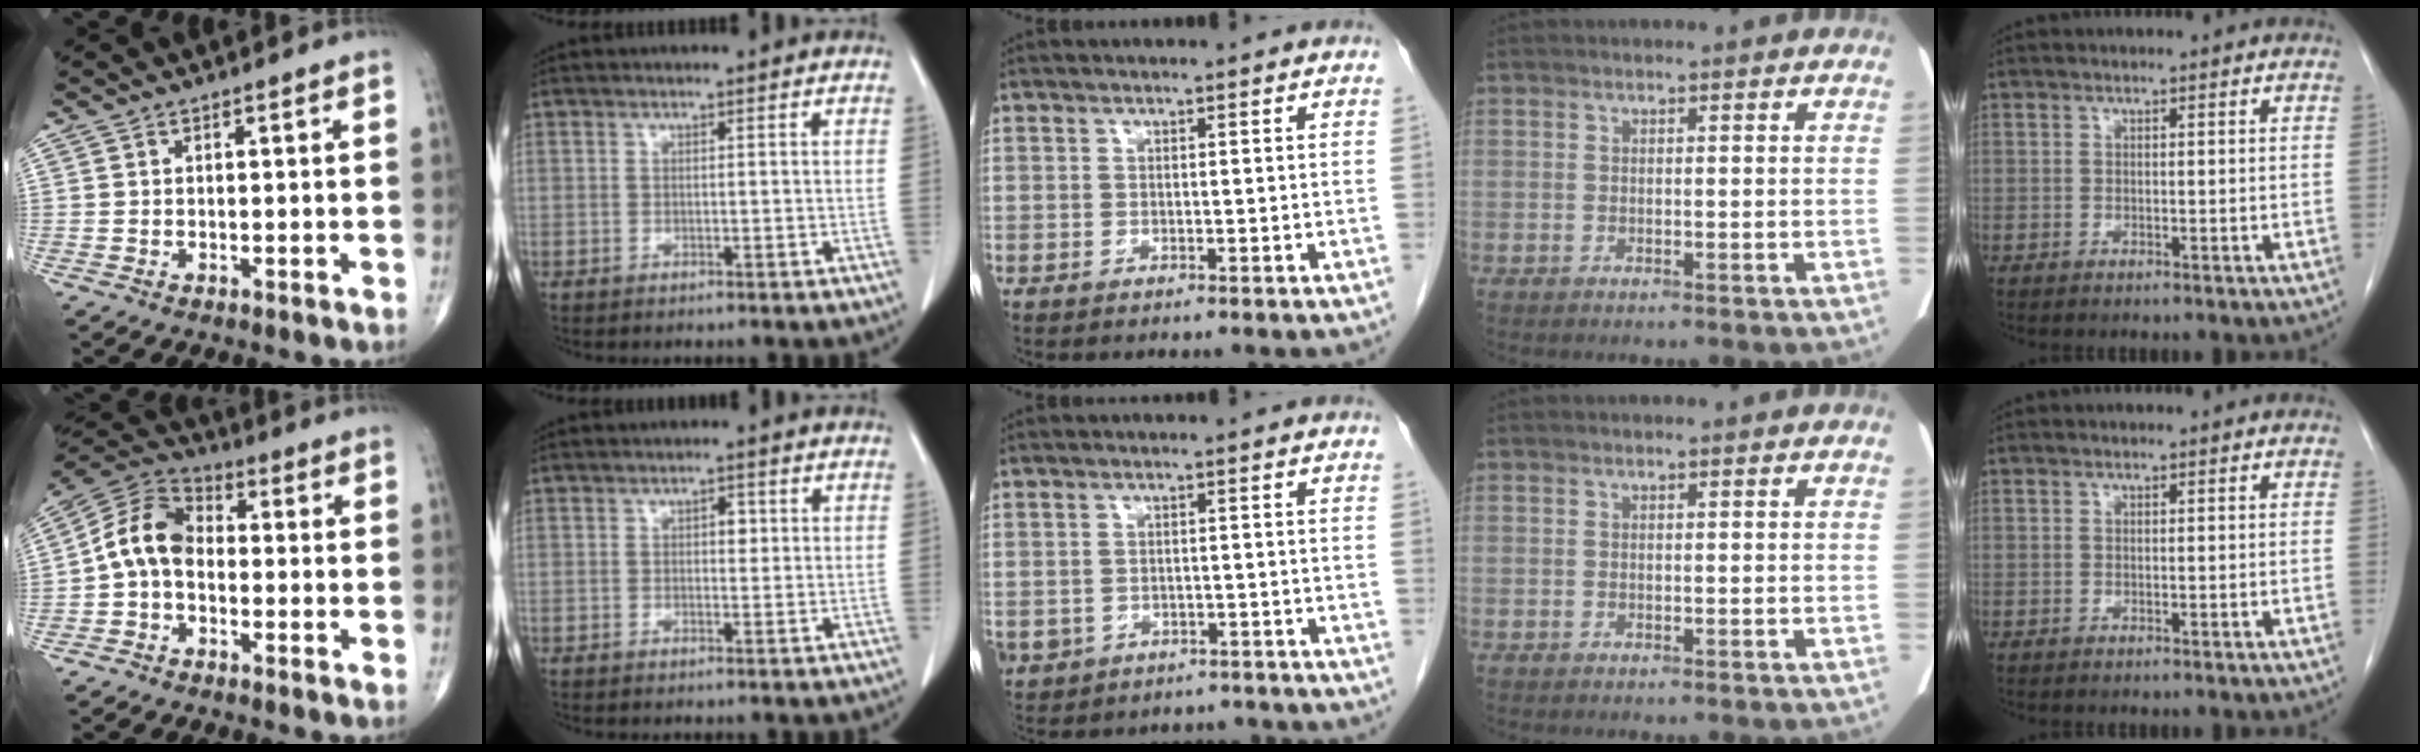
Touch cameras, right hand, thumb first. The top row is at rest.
{"thumb": {"total": 9.2, "force": [-1.2, 6.5, 6.4], "torque": [-0.106, 0.031, -0.039]}, "index": {"total": 1.7, "force": [0.4, 1.0, 1.3], "torque": [-0.014, 0.005, 0.007]}, "middle": {"total": 9.6, "force": [-6.5, 6.6, 2.2], "torque": [-0.050, 0.011, -0.075]}}